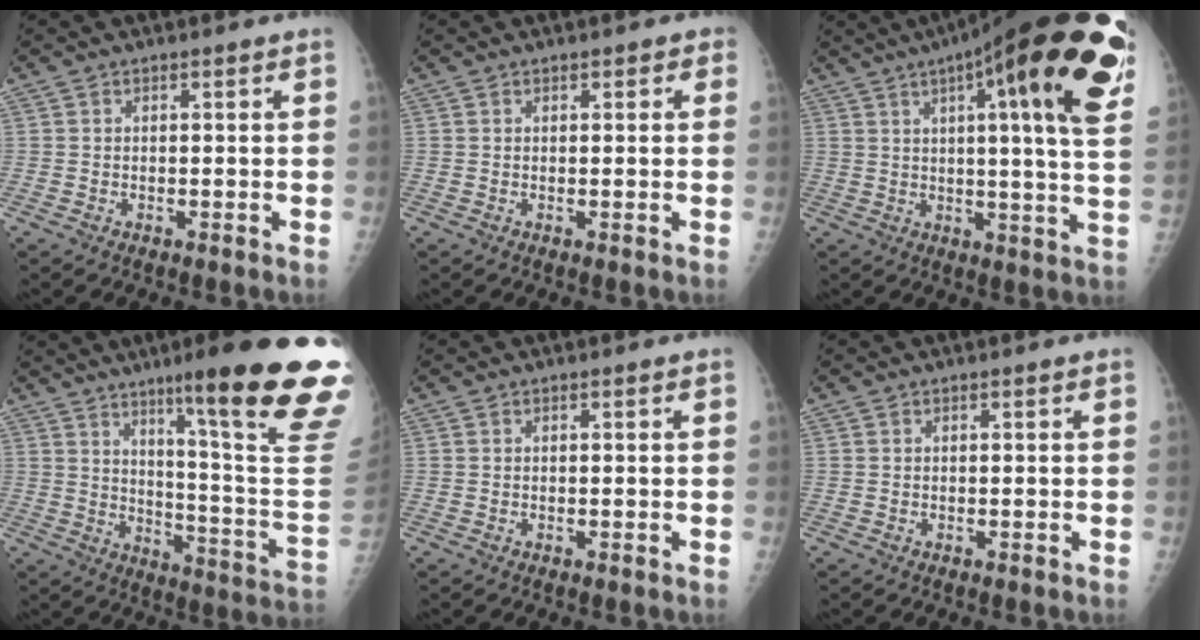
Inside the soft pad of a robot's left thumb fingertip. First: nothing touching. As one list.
[{"total": 1.6, "force": [0.7, 0.9, 1.2], "torque": [-0.004, 0.002, 0.006]}, {"total": 26.6, "force": [12.9, 4.5, 22.8], "torque": [-0.282, -0.016, 0.170]}, {"total": 26.5, "force": [15.6, 2.0, 21.4], "torque": [-0.236, -0.084, 0.224]}, {"total": 0.0}, {"total": 0.0}]